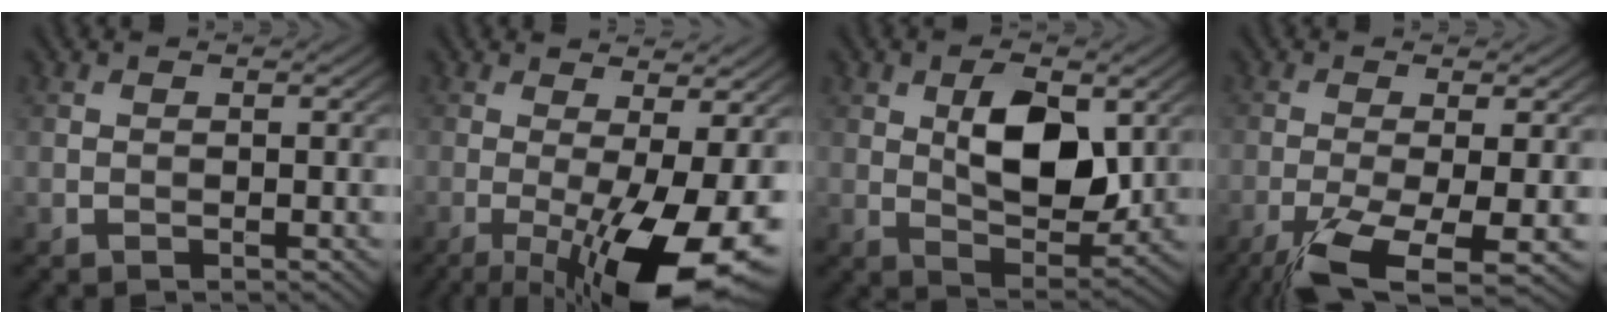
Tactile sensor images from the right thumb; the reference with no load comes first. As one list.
[{"total": 14.1, "force": [-4.2, 3.6, 13.0], "torque": [-0.190, -0.006, -0.055]}, {"total": 8.9, "force": [2.1, 4.7, 7.2], "torque": [-0.124, -0.004, 0.039]}, {"total": 8.6, "force": [-4.6, 1.7, 7.1], "torque": [-0.131, -0.016, -0.079]}]